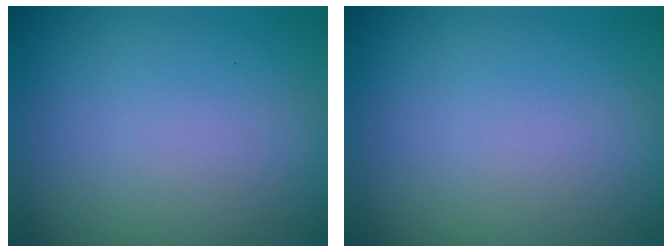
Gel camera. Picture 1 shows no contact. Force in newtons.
{"total": 0.0}